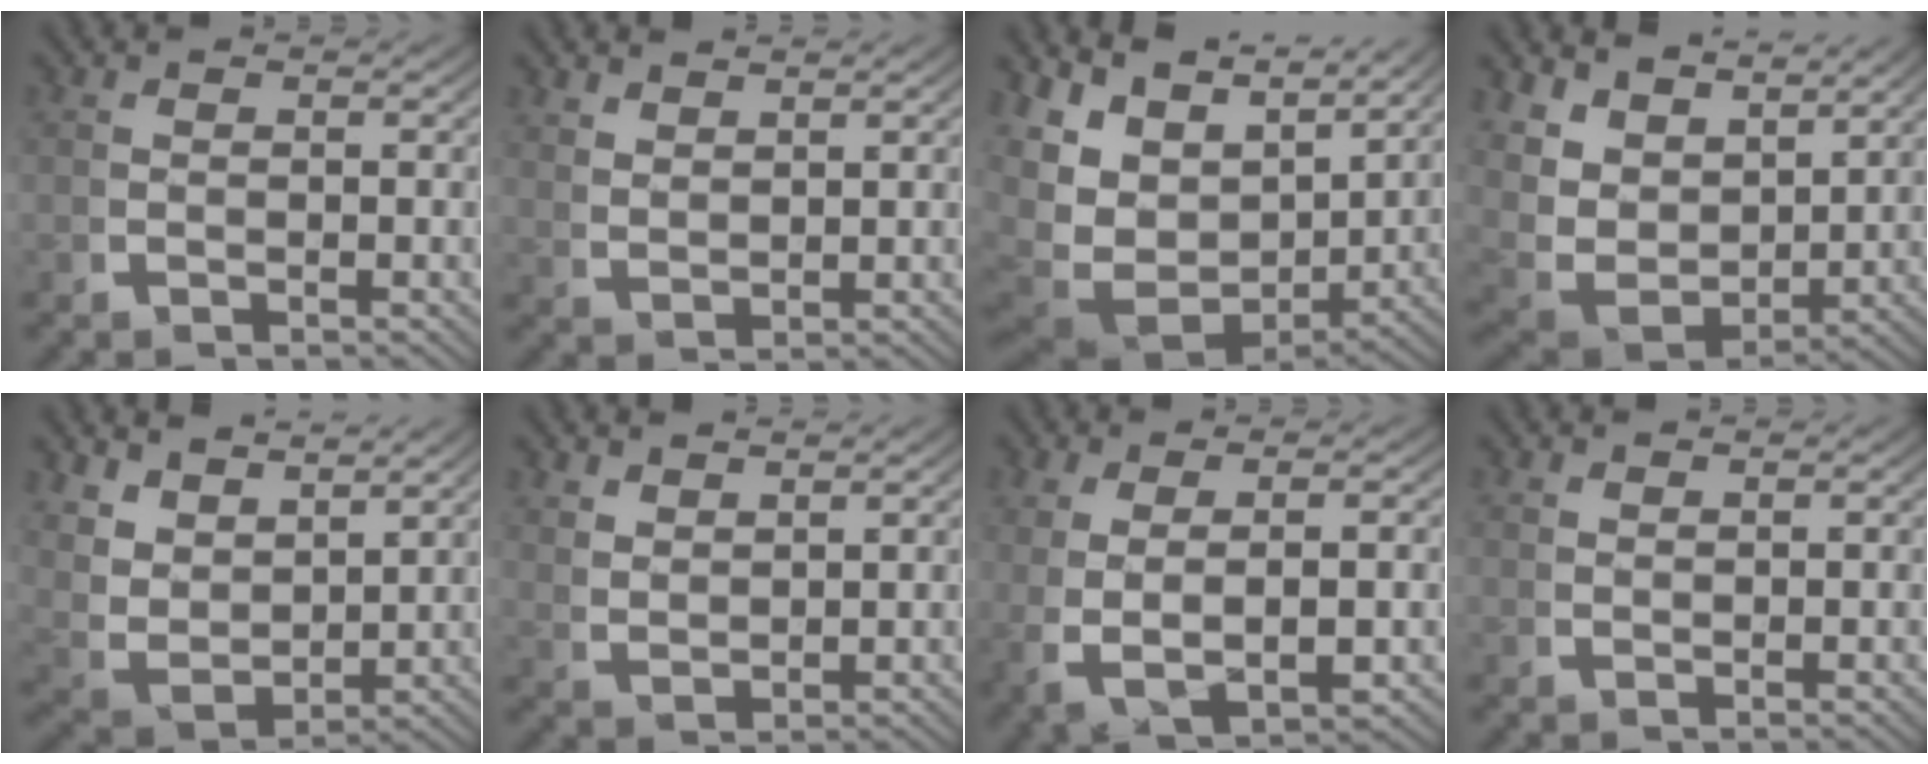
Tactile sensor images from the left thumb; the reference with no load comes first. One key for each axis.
{"total": 1.9, "fx": 1.9, "fy": 0.2, "fz": 0.4, "tx": 0.001, "ty": 0.004, "tz": 0.044}
{"total": 11.3, "fx": 0.9, "fy": 7.7, "fz": 8.3, "tx": -0.190, "ty": -0.037, "tz": 0.023}
{"total": 8.3, "fx": 1.8, "fy": 5.8, "fz": 5.7, "tx": -0.141, "ty": -0.028, "tz": 0.038}
{"total": 6.4, "fx": 1.6, "fy": 4.5, "fz": 4.3, "tx": -0.112, "ty": -0.023, "tz": 0.037}
{"total": 2.0, "fx": 1.9, "fy": 0.5, "fz": 0.6, "tx": -0.006, "ty": 0.000, "tz": 0.046}
{"total": 6.6, "fx": -0.7, "fy": 3.6, "fz": 5.4, "tx": -0.129, "ty": -0.023, "tz": 0.010}
{"total": 0.9, "fx": 0.9, "fy": -0.2, "fz": -0.1, "tx": 0.010, "ty": 0.007, "tz": 0.020}